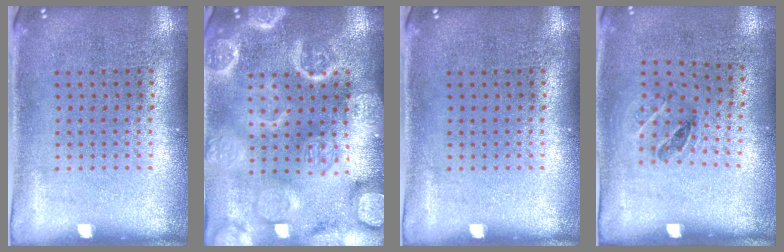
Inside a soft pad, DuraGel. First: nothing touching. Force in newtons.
{"total": 6.2, "press": 6.1, "slide": 0.9}
{"total": 0.0}
{"total": 1.2, "press": 0.8, "slide": 0.9}